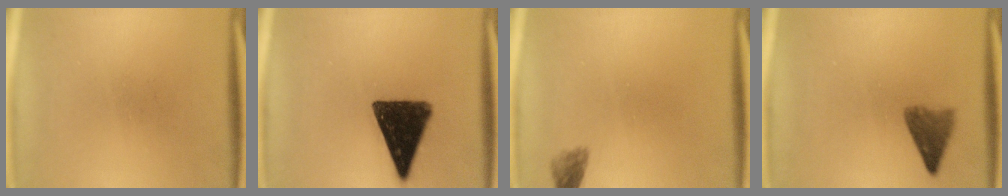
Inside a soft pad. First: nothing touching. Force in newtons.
{"total": 14.2}
{"total": 1.7}
{"total": 3.8}